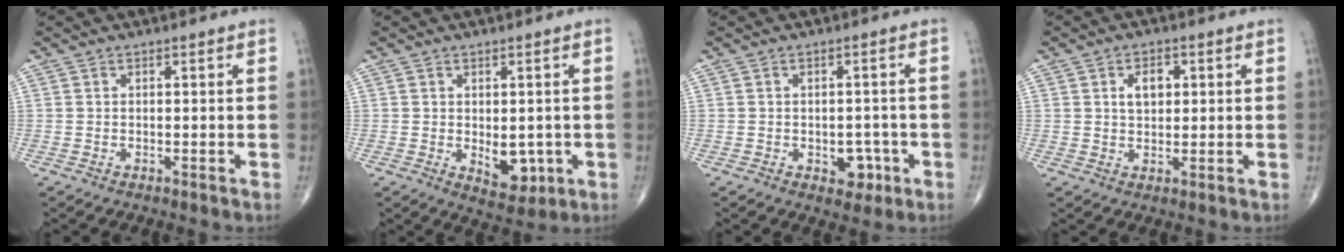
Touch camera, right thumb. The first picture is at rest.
{"total": 6.1, "force": [-0.9, 3.6, 4.8], "torque": [-0.039, -0.011, -0.001]}
{"total": 4.3, "force": [-1.6, 3.0, 2.7], "torque": [-0.006, 0.009, -0.018]}
{"total": 4.4, "force": [1.2, 2.8, 3.1], "torque": [-0.035, -0.001, 0.019]}